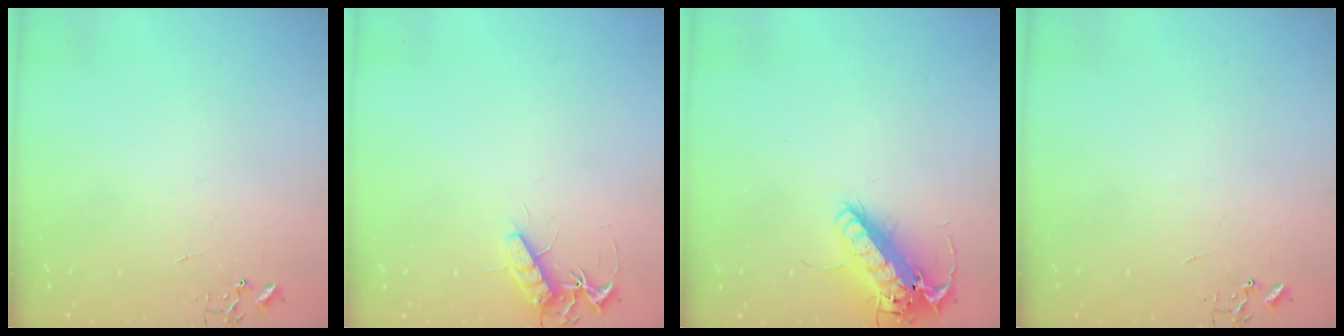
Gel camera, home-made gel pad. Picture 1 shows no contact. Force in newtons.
{"total": 10.8, "press": 10.8, "slide": 0.4}
{"total": 16.2, "press": 15.9, "slide": 3.2}
{"total": 0.0}